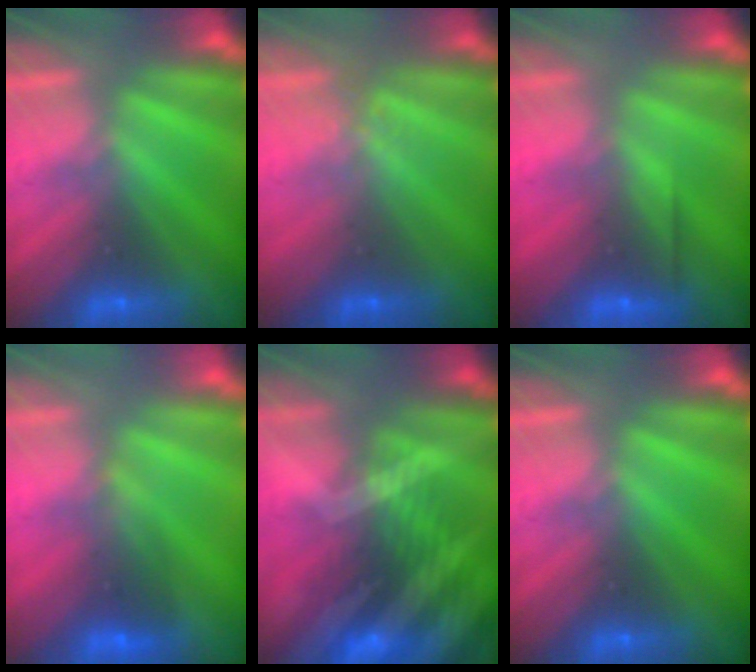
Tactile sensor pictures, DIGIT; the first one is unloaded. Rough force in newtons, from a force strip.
{"total": 1.0}
{"total": 2.6}
{"total": 1.6}
{"total": 9.6}
{"total": 0.0}